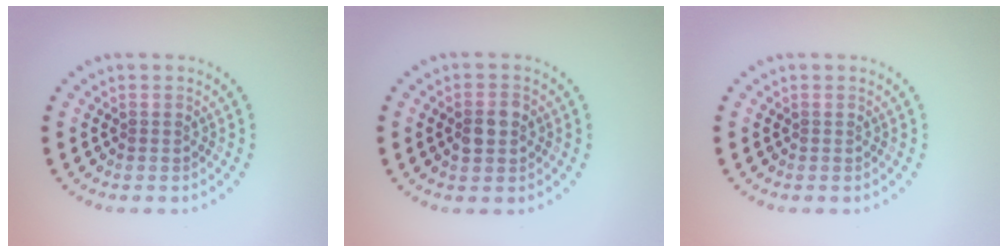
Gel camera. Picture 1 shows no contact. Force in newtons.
{"total": 2.5, "press": 2.5, "slide": 0.1}
{"total": 0.0}